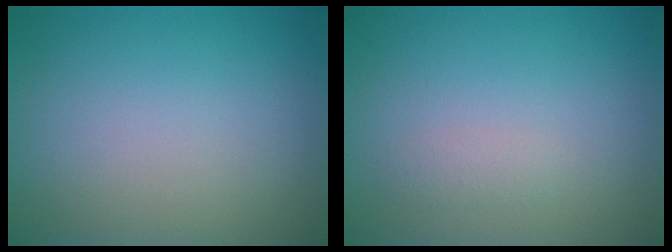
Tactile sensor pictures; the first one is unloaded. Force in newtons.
{"total": 0.8, "press": 0.8, "slide": 0.0}